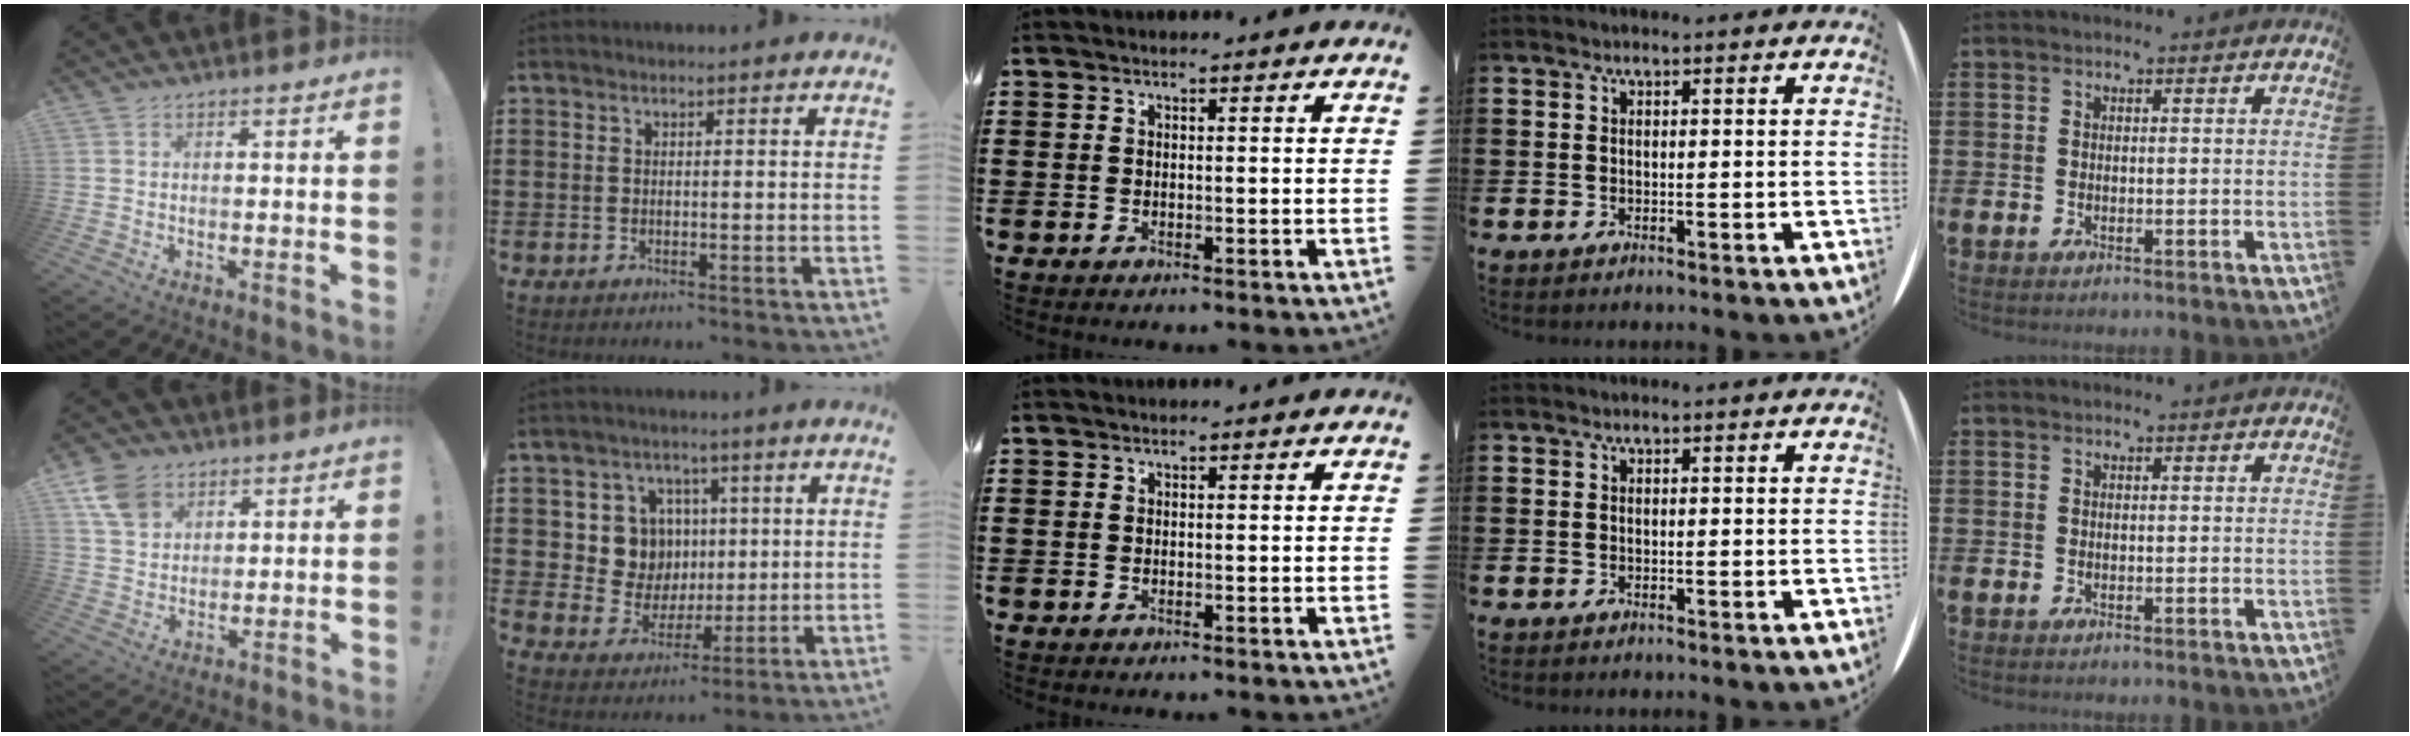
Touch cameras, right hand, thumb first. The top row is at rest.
{"thumb": {"total": 9.0, "force": [5.1, 6.4, 3.8], "torque": [-0.069, -0.013, 0.104]}, "index": {"total": 8.8, "force": [2.2, 8.2, 2.2], "torque": [-0.070, 0.005, 0.047]}}